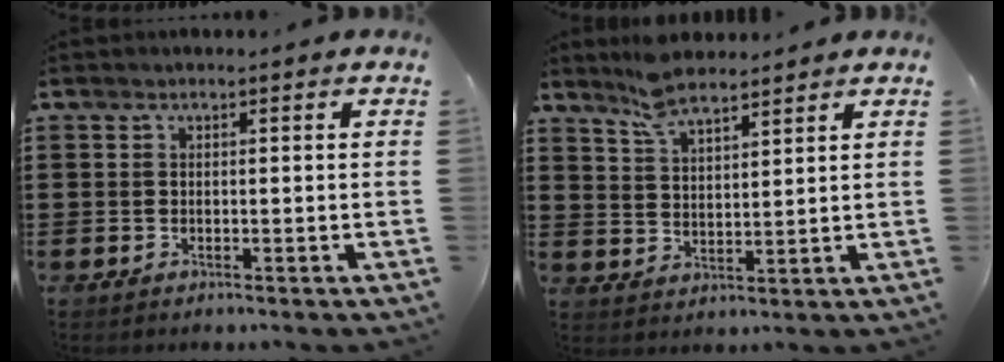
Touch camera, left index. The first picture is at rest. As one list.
[{"total": 5.9, "force": [5.2, 1.5, 2.4], "torque": [-0.061, -0.008, 0.098]}]